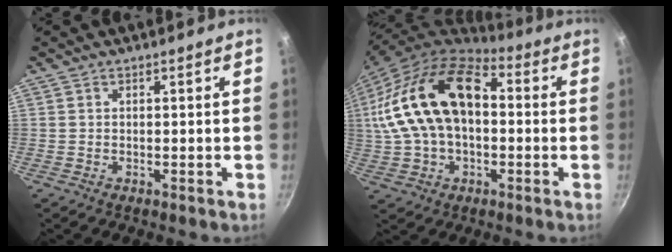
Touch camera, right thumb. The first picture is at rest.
{"total": 22.8, "force": [1.7, 14.3, 17.6], "torque": [-0.338, 0.043, 0.023]}